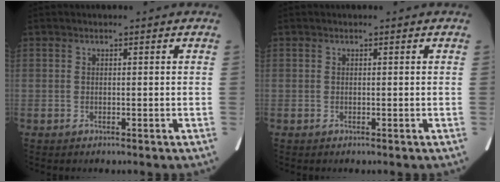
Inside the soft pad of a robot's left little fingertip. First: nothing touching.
{"total": 0.0}